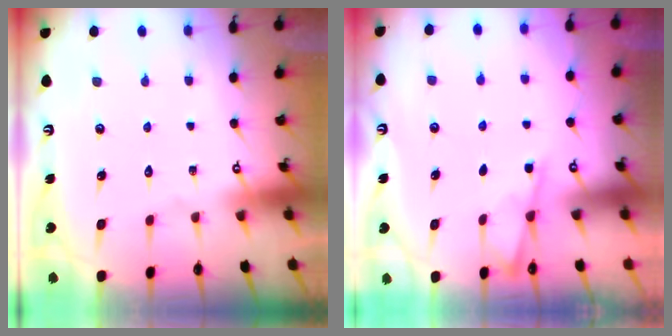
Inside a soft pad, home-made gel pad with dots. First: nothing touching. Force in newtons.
{"total": 3.2, "press": 3.1, "slide": 0.5}